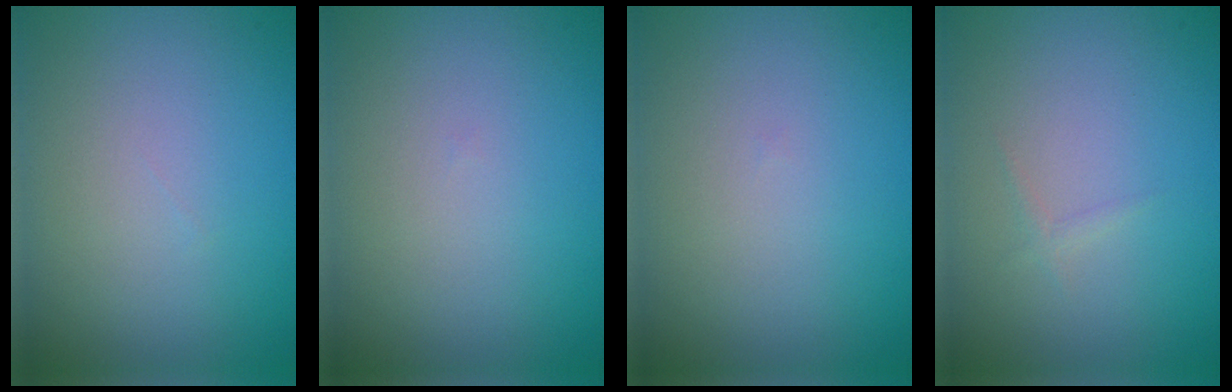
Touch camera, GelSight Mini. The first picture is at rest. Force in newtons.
{"total": 0.0}
{"total": 0.0}
{"total": 0.5, "press": 0.5, "slide": 0.0}